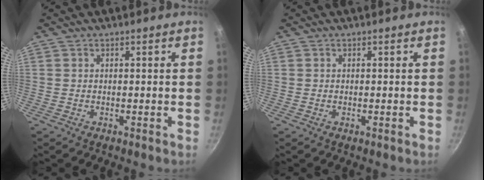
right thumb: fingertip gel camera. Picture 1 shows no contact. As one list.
[{"total": 0.7, "force": [-0.2, 0.3, 0.6], "torque": [-0.010, 0.001, -0.004]}]